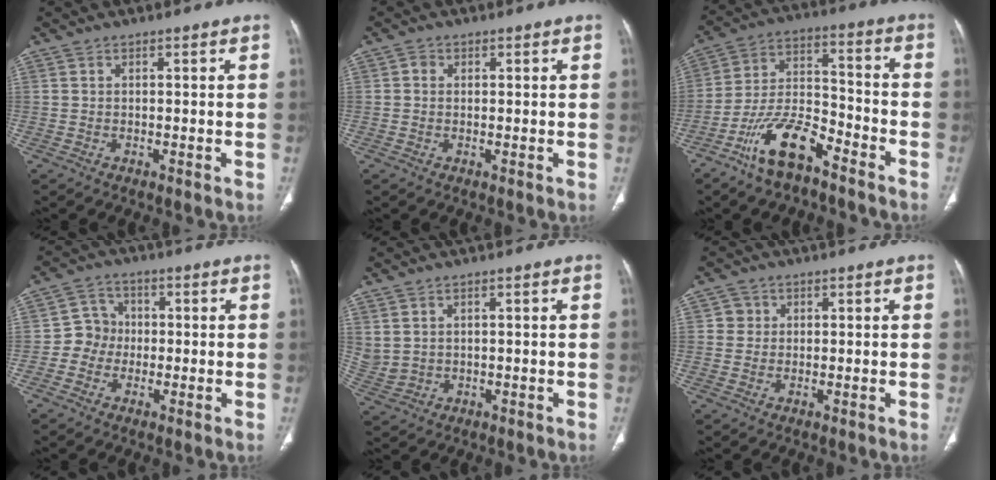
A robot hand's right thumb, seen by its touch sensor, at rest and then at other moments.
{"total": 1.2, "force": [0.3, 1.1, 0.5], "torque": [0.000, 0.002, 0.001]}
{"total": 13.2, "force": [-8.7, 5.1, 8.5], "torque": [-0.161, 0.063, -0.165]}
{"total": 5.2, "force": [-0.8, 5.0, 1.4], "torque": [0.010, 0.014, -0.026]}
{"total": 3.4, "force": [1.7, 2.0, 2.0], "torque": [-0.045, -0.006, 0.048]}
{"total": 2.3, "force": [0.6, 2.2, 0.1], "torque": [0.015, 0.002, 0.003]}